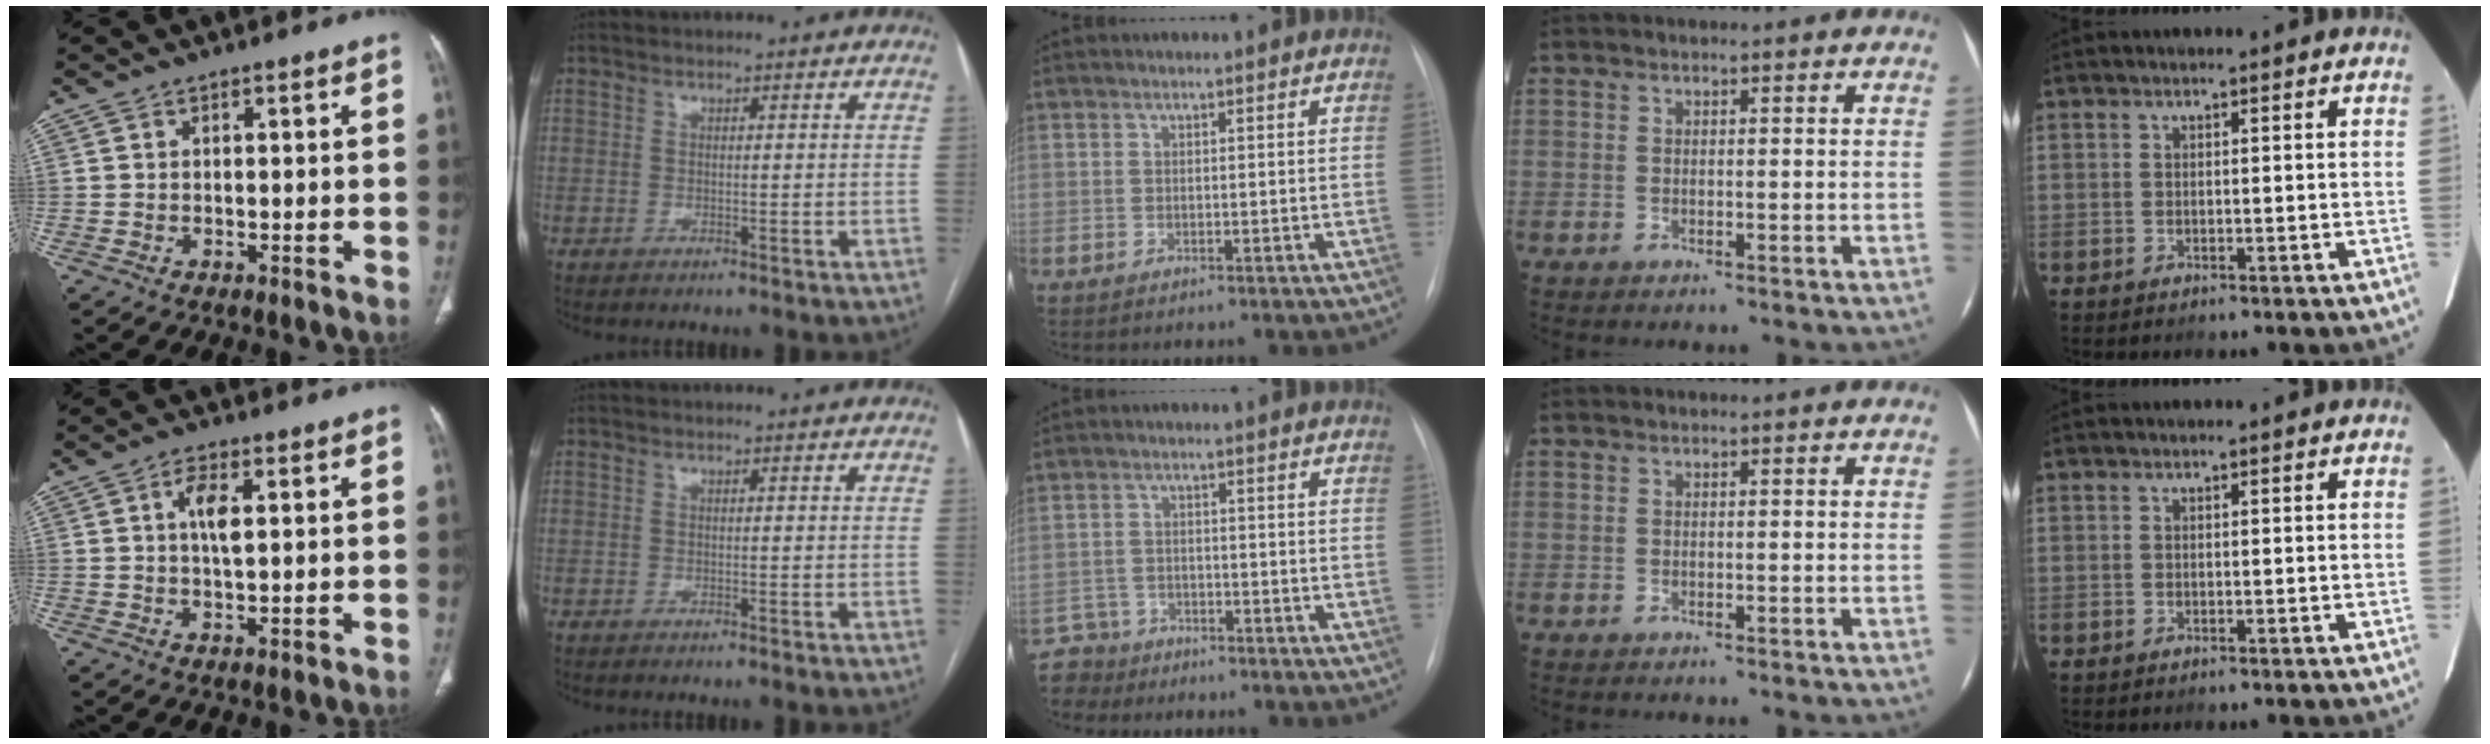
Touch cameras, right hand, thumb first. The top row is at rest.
{"thumb": {"total": 4.9, "force": [1.1, 1.8, 4.4], "torque": [-0.080, -0.005, 0.018]}, "middle": {"total": 4.9, "force": [-4.2, 2.1, -1.2], "torque": [0.025, -0.002, -0.082]}}